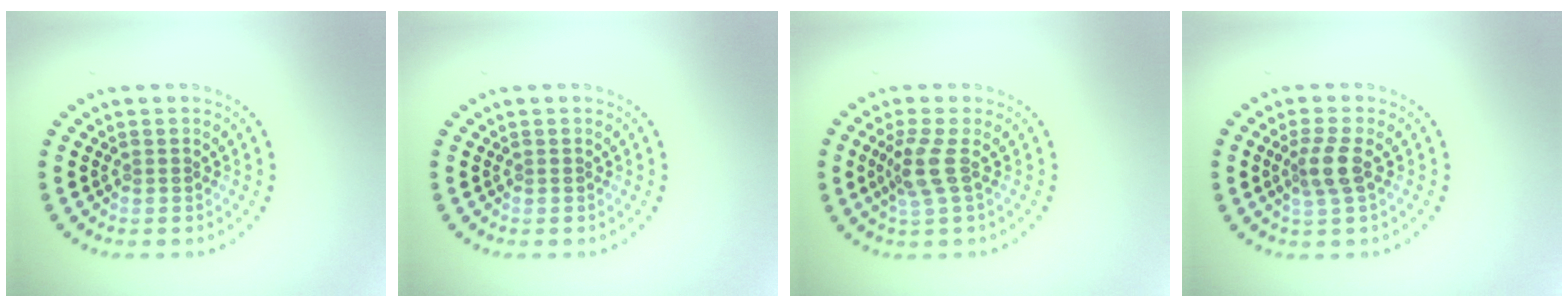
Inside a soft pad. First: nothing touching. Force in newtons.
{"total": 0.0}
{"total": 2.5, "press": 2.0, "slide": 1.5}
{"total": 2.5, "press": 2.1, "slide": 1.4}